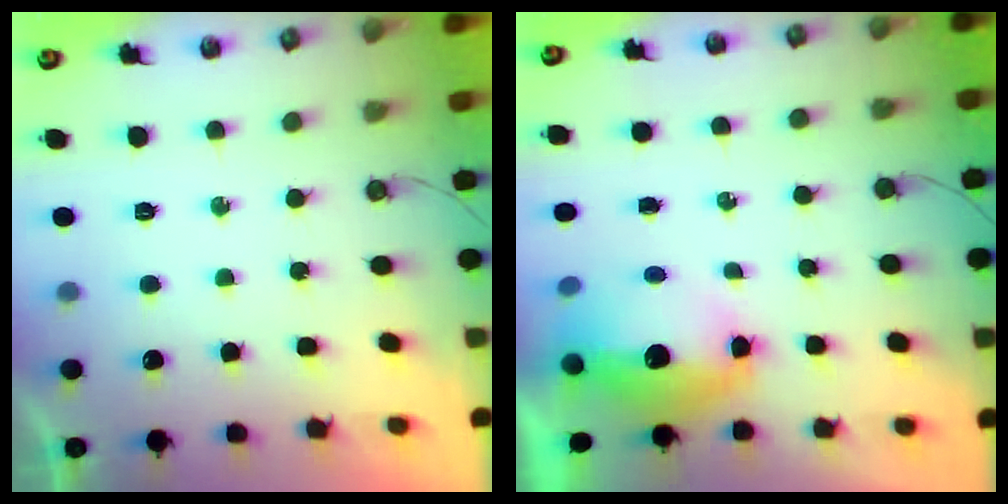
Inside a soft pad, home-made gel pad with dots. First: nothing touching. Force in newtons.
{"total": 11.5, "press": 11.4, "slide": 1.3}